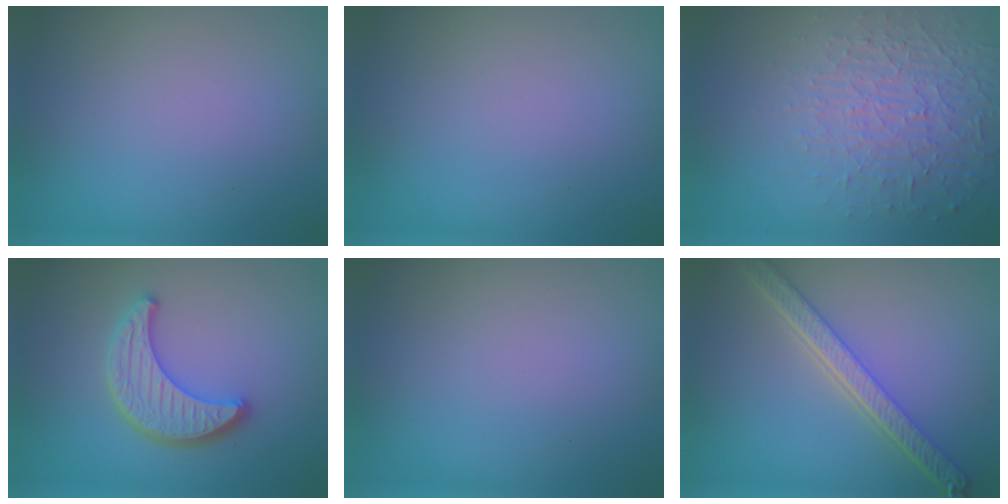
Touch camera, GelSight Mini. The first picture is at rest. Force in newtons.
{"total": 0.0}
{"total": 5.0, "press": 3.2, "slide": 3.8}
{"total": 4.1, "press": 3.6, "slide": 1.9}
{"total": 0.0}
{"total": 5.1, "press": 4.0, "slide": 3.1}